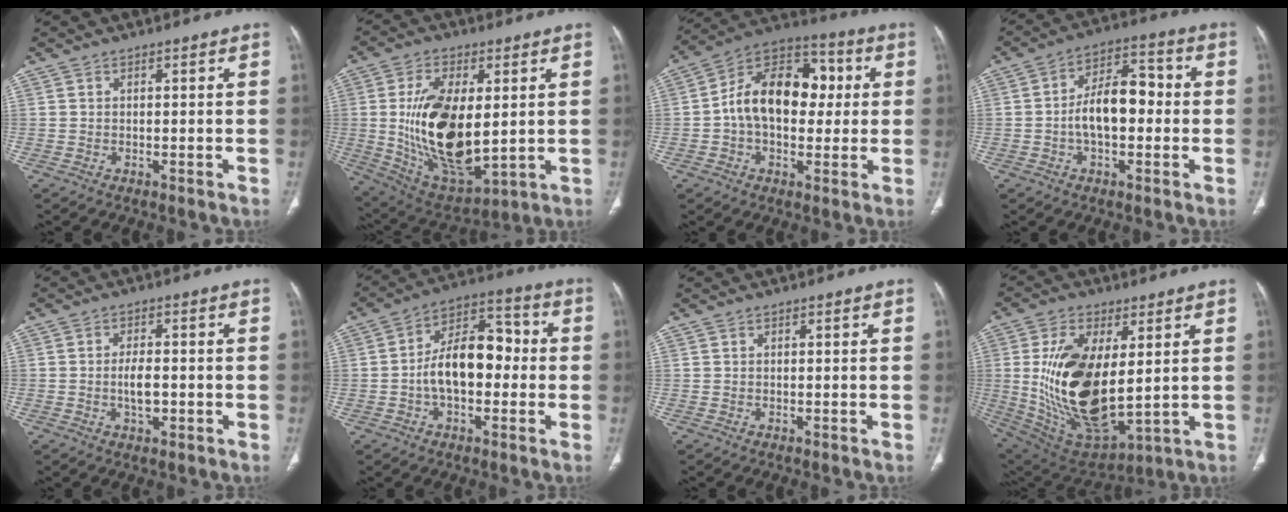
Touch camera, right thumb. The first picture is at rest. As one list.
[{"total": 20.7, "force": [1.3, 10.4, 17.9], "torque": [-0.318, -0.022, 0.042]}, {"total": 17.6, "force": [1.3, 11.7, 13.0], "torque": [-0.174, 0.036, 0.012]}, {"total": 10.9, "force": [-0.9, 6.1, 9.0], "torque": [-0.136, 0.037, -0.024]}, {"total": 4.3, "force": [-0.8, 2.1, 3.6], "torque": [-0.060, 0.003, -0.012]}, {"total": 13.4, "force": [-1.2, 8.0, 10.7], "torque": [-0.158, 0.043, -0.027]}, {"total": 0.0}, {"total": 22.7, "force": [2.2, 11.4, 19.5], "torque": [-0.366, -0.030, 0.060]}]